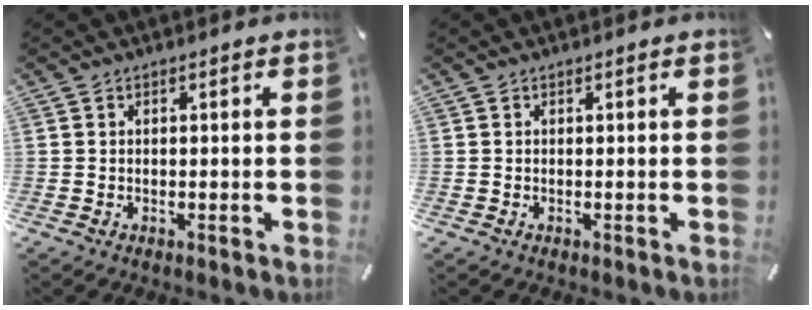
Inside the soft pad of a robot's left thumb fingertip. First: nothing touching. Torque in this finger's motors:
{"motor_torque": [0.02, 0.05, -0.04, 0.09, -0.01]}